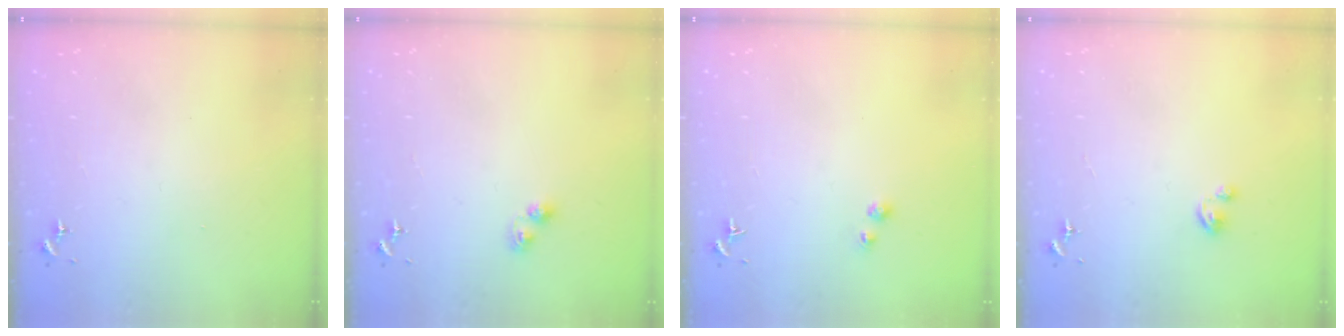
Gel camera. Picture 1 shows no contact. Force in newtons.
{"total": 2.8, "press": 2.8, "slide": 0.5}
{"total": 2.7, "press": 2.7, "slide": 0.2}
{"total": 1.8, "press": 1.8, "slide": 0.2}